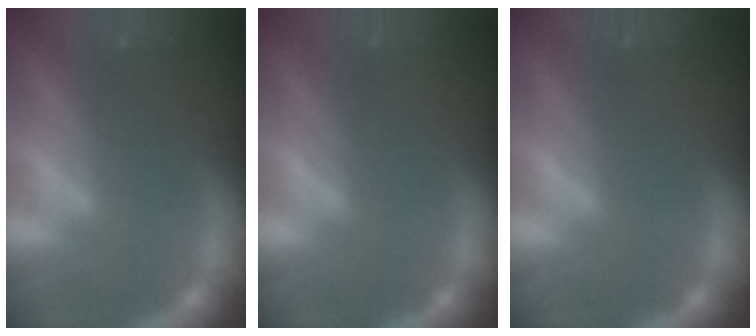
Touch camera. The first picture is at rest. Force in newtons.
{"total": 0.0}
{"total": 0.0}